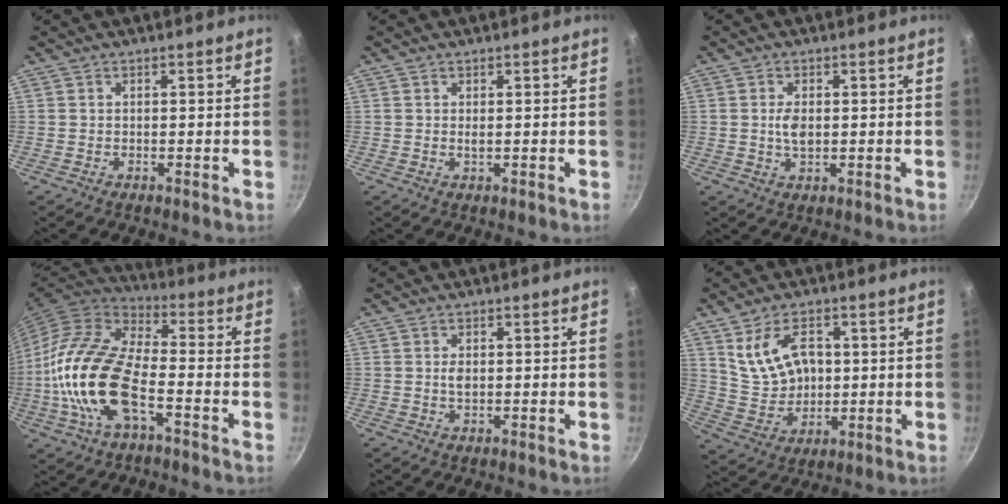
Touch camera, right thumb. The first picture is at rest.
{"total": 0.8, "force": [0.1, 0.3, 0.7], "torque": [-0.013, -0.002, 0.005]}
{"total": 4.4, "force": [0.2, 2.5, 3.6], "torque": [-0.062, -0.004, 0.006]}
{"total": 19.1, "force": [-5.1, 8.9, 16.1], "torque": [-0.333, 0.029, -0.099]}
{"total": 1.9, "force": [0.2, 1.1, 1.5], "torque": [-0.025, -0.002, 0.004]}
{"total": 10.8, "force": [3.2, 7.4, 7.2], "torque": [-0.106, -0.005, 0.076]}